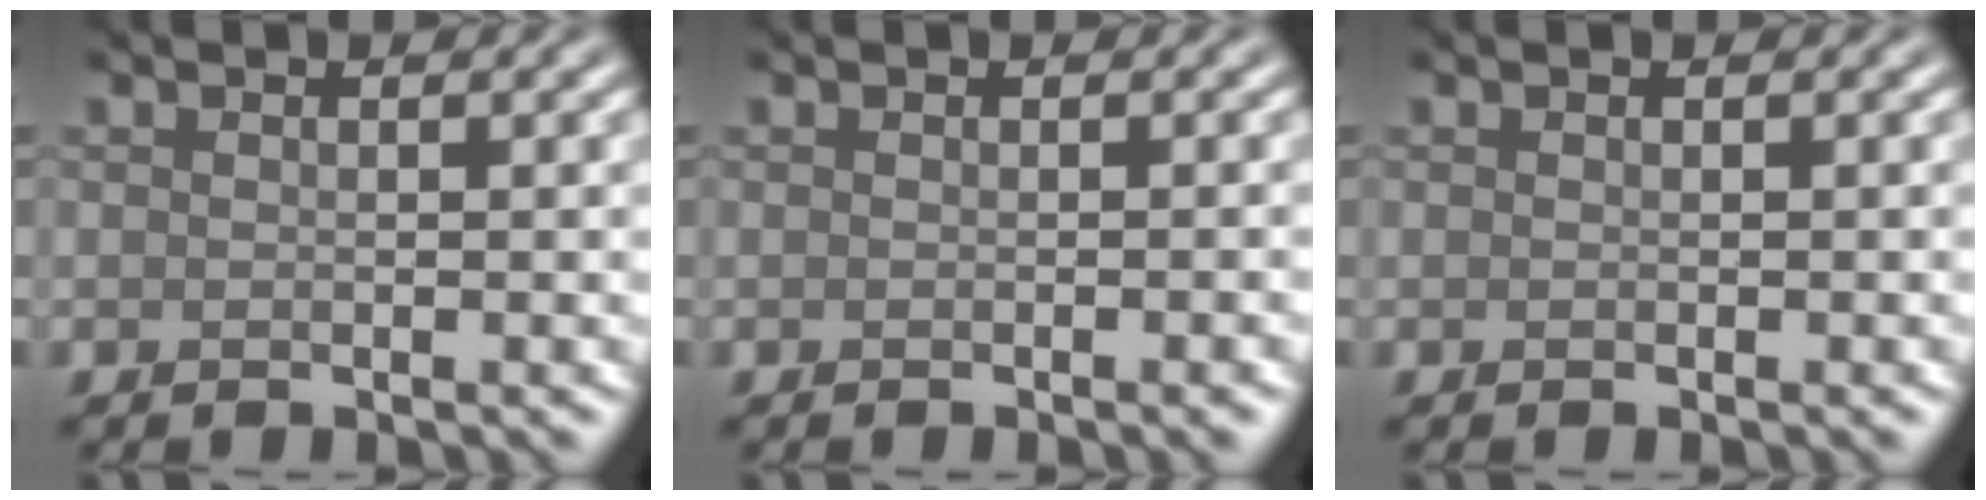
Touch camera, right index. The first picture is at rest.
{"total": 1.2, "force": [-0.4, 0.3, 1.1], "torque": [-0.008, 0.000, -0.008]}
{"total": 0.0}